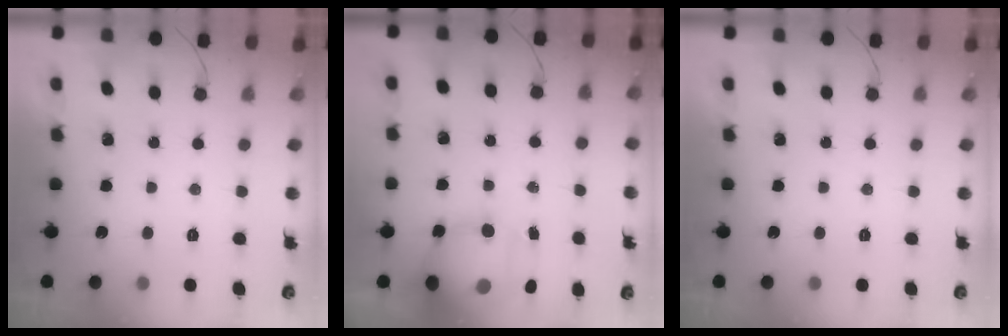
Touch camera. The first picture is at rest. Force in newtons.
{"total": 13.4, "press": 12.9, "slide": 3.5}
{"total": 0.0}